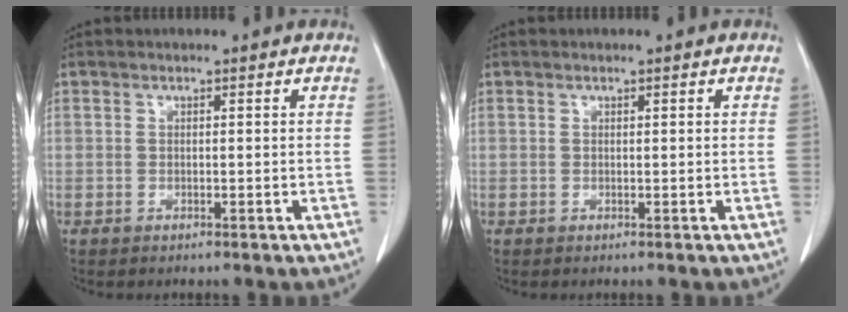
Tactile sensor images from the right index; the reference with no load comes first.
{"total": 0.0}